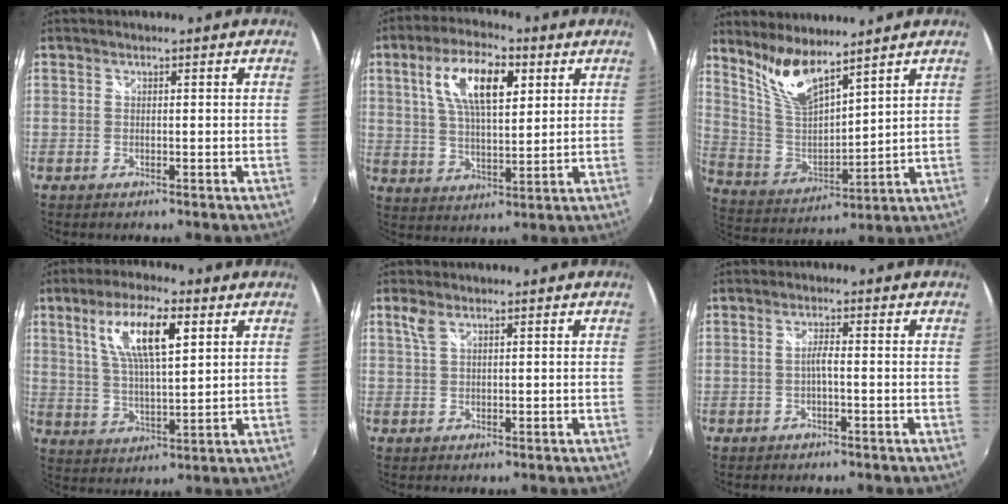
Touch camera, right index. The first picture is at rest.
{"total": 12.2, "force": [4.6, 4.9, 10.2], "torque": [-0.190, 0.018, 0.084]}
{"total": 10.5, "force": [8.2, 2.4, 6.1], "torque": [-0.119, -0.010, 0.170]}
{"total": 11.5, "force": [4.7, 3.3, 9.9], "torque": [-0.185, 0.009, 0.089]}
{"total": 2.0, "force": [1.1, 0.7, 1.5], "torque": [-0.033, 0.004, 0.022]}
{"total": 1.6, "force": [-0.6, -0.1, 1.5], "torque": [-0.026, 0.003, -0.013]}